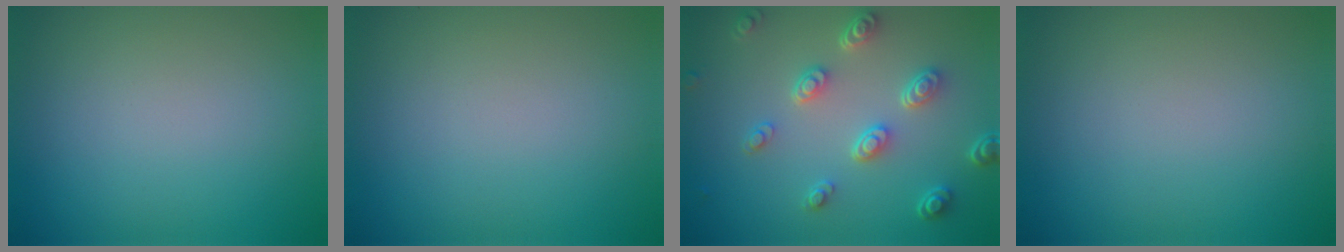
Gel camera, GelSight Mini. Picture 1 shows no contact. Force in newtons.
{"total": 0.0}
{"total": 4.5, "press": 3.4, "slide": 2.9}
{"total": 0.0}